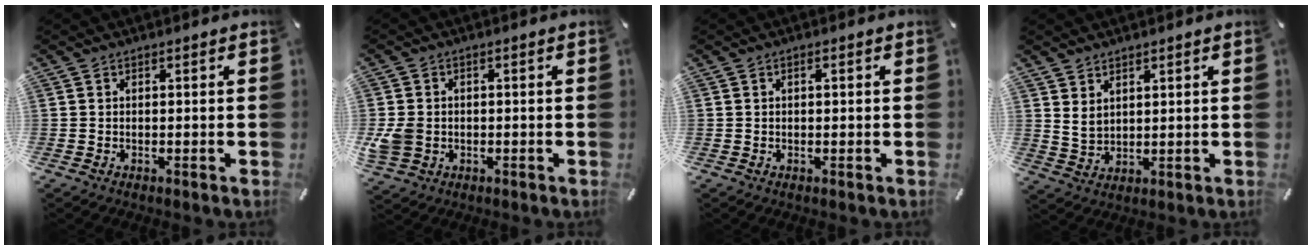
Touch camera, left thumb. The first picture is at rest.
{"total": 5.5, "force": [-0.8, 4.7, 2.7], "torque": [-0.068, 0.006, -0.012]}
{"total": 0.8, "force": [0.2, 0.5, 0.7], "torque": [-0.013, 0.003, 0.002]}
{"total": 4.1, "force": [2.8, 2.8, 1.1], "torque": [-0.029, -0.005, 0.055]}